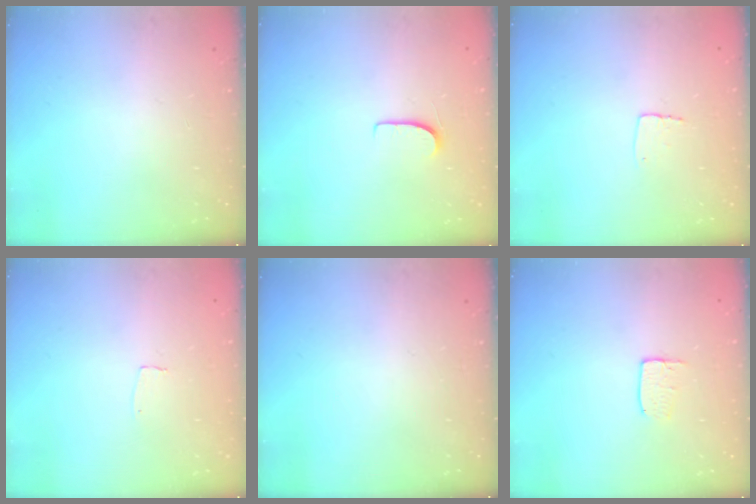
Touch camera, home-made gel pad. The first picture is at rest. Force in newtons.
{"total": 5.9, "press": 5.9, "slide": 0.4}
{"total": 4.0, "press": 4.0, "slide": 0.3}
{"total": 3.0, "press": 3.0, "slide": 0.2}
{"total": 0.0}
{"total": 5.4, "press": 5.4, "slide": 0.3}